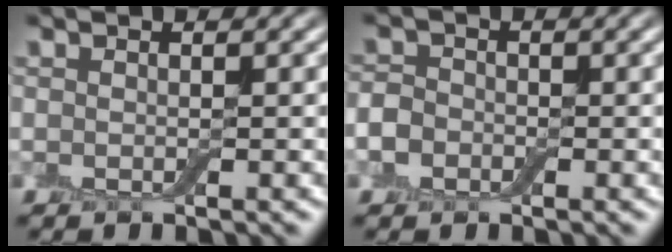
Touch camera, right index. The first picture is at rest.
{"total": 1.8, "force": [-0.7, 1.6, 0.2], "torque": [0.001, 0.007, -0.023]}